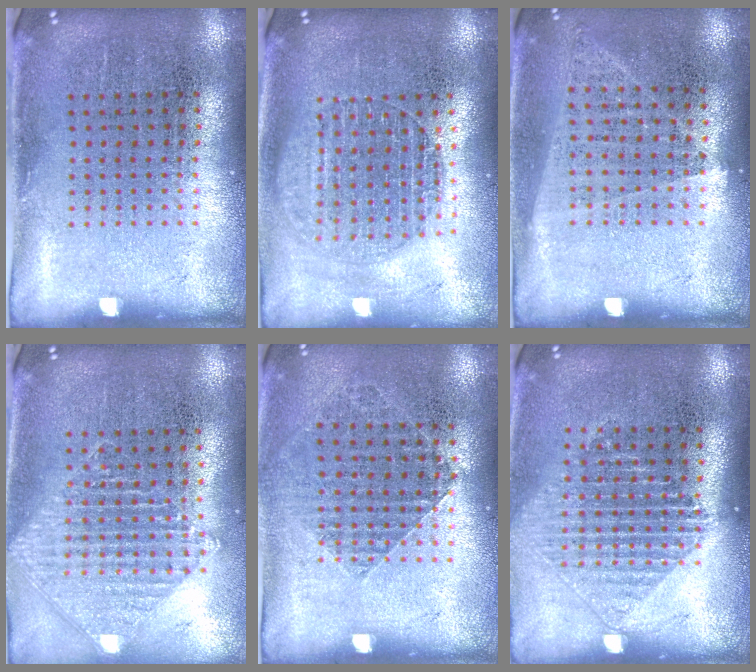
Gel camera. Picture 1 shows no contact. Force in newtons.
{"total": 1.6, "press": 1.4, "slide": 0.8}
{"total": 1.0, "press": 0.9, "slide": 0.4}
{"total": 1.0, "press": 1.0, "slide": 0.2}
{"total": 0.9, "press": 0.9, "slide": 0.1}
{"total": 1.3, "press": 1.2, "slide": 0.5}